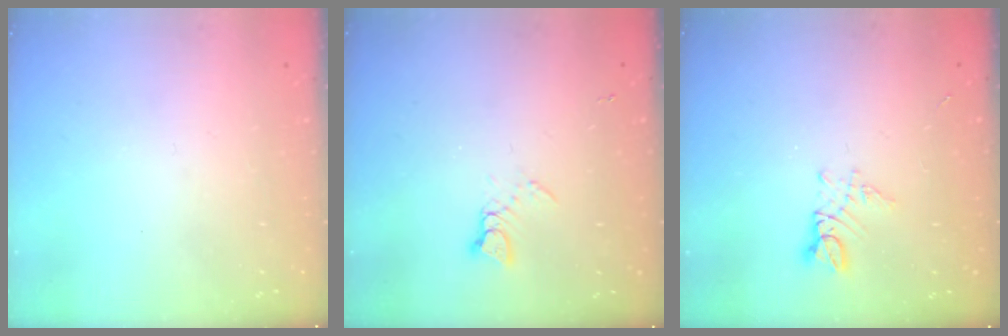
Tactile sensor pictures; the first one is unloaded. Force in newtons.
{"total": 2.6, "press": 2.6, "slide": 0.3}
{"total": 3.0, "press": 3.0, "slide": 0.4}